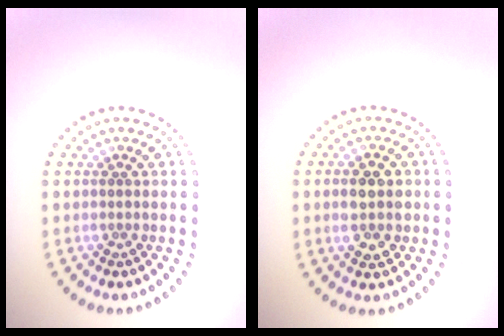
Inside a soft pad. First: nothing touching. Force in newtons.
{"total": 3.8, "press": 3.8, "slide": 0.1}